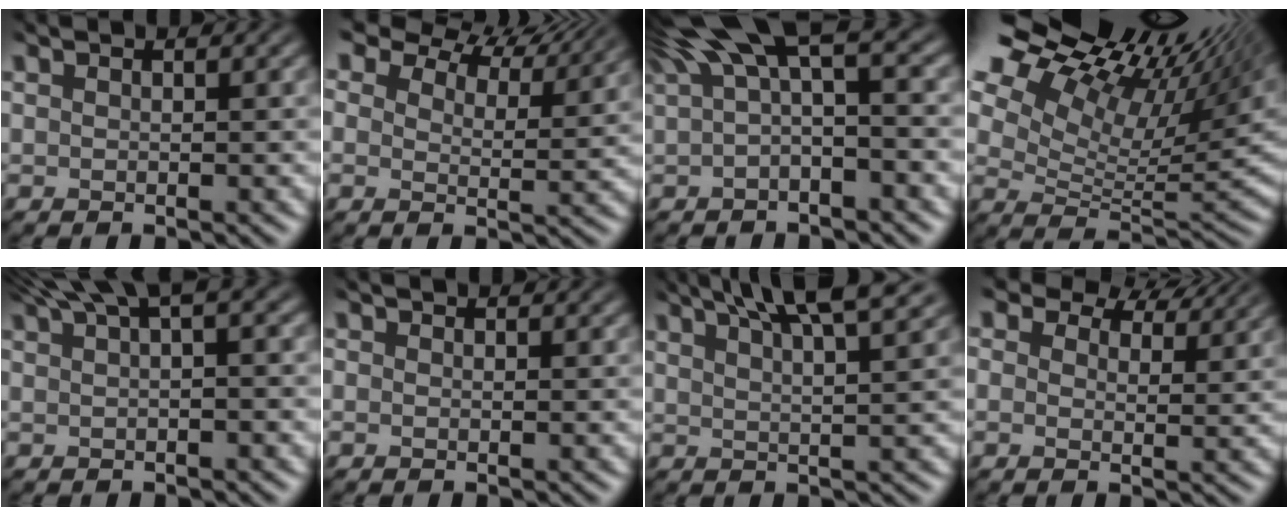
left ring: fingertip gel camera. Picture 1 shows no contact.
{"total": 7.5, "force": [6.8, 2.4, 2.1], "torque": [-0.065, -0.013, 0.091]}
{"total": 6.1, "force": [1.9, 2.2, 5.4], "torque": [-0.127, 0.009, 0.048]}
{"total": 14.2, "force": [7.7, 7.0, 9.6], "torque": [-0.197, 0.032, 0.145]}
{"total": 3.0, "force": [1.7, 0.6, 2.5], "torque": [-0.068, 0.009, 0.044]}
{"total": 0.7, "force": [-0.3, -0.3, -0.5], "torque": [0.000, -0.002, 0.002]}
{"total": 7.4, "force": [4.8, 2.1, 5.3], "torque": [-0.085, 0.019, 0.048]}
{"total": 5.1, "force": [4.5, 2.2, 1.1], "torque": [-0.036, -0.024, 0.076]}